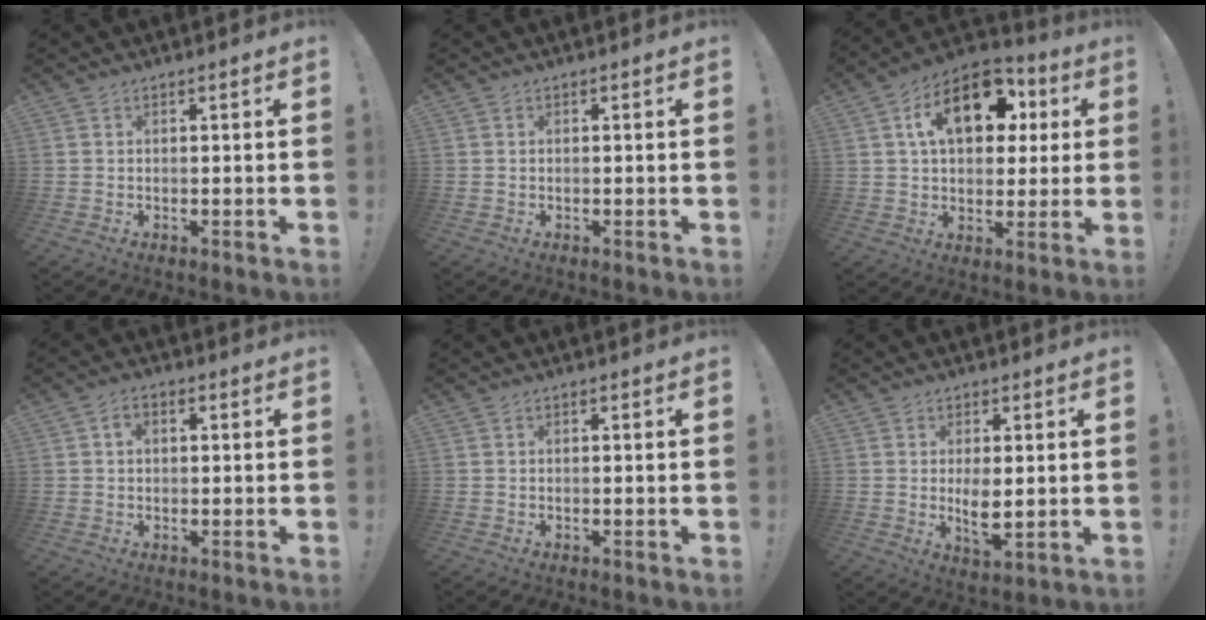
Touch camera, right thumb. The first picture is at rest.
{"total": 0.0}
{"total": 18.1, "force": [6.2, 11.2, 12.8], "torque": [-0.195, -0.006, 0.109]}
{"total": 2.7, "force": [0.3, 2.1, 1.7], "torque": [-0.024, 0.004, 0.004]}
{"total": 0.0}
{"total": 6.2, "force": [0.4, 2.8, 5.5], "torque": [-0.080, -0.017, 0.004]}